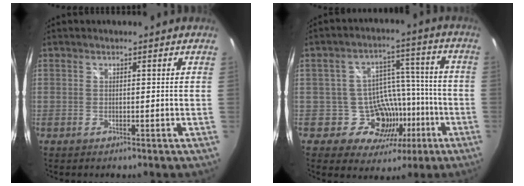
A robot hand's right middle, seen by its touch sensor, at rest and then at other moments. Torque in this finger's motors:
{"motor_torque": [-0.07, -0.08, 0.02, 0.00]}